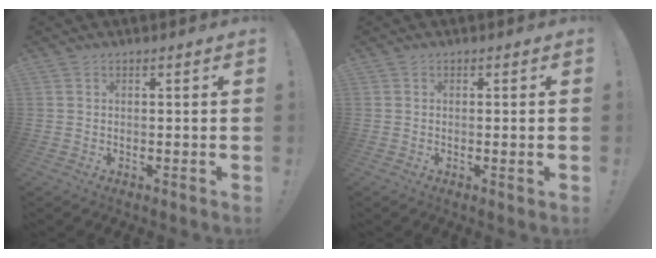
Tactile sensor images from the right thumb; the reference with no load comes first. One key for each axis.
{"total": 1.9, "fx": 0.0, "fy": -0.4, "fz": 1.8, "tx": -0.026, "ty": -0.006, "tz": -0.002}